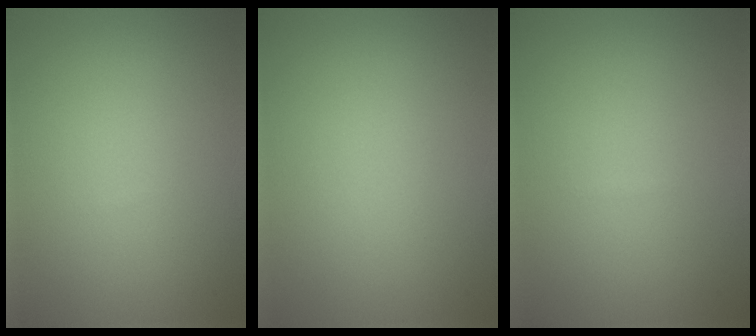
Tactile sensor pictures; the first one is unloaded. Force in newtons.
{"total": 0.0}
{"total": 0.0}